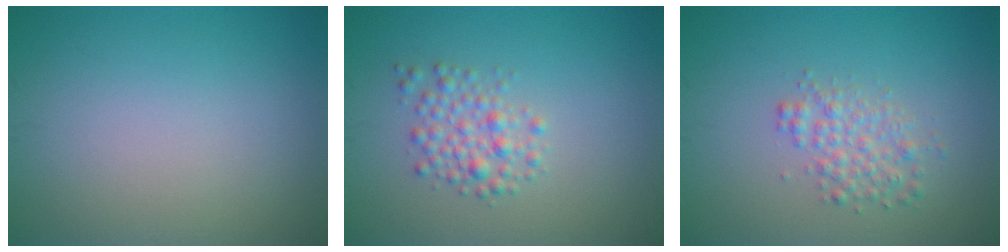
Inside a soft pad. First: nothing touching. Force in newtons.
{"total": 2.5, "press": 2.5, "slide": 0.1}
{"total": 2.5, "press": 2.5, "slide": 0.1}